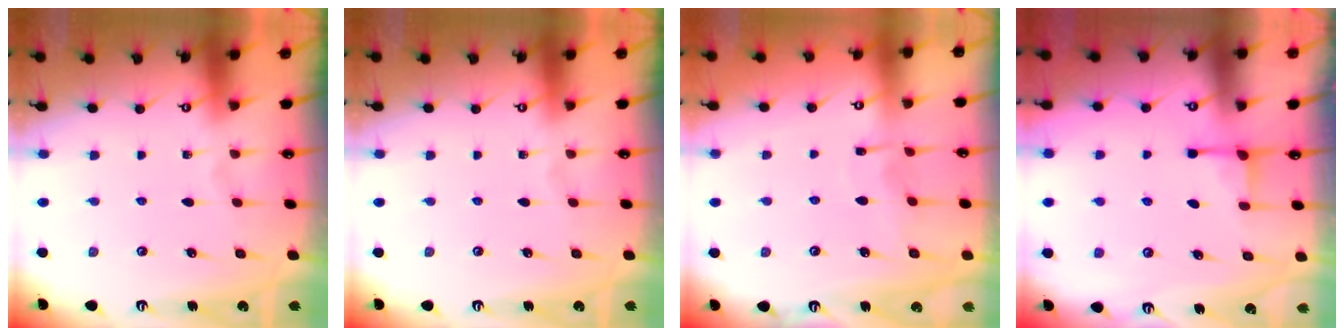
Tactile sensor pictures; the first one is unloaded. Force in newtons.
{"total": 0.0}
{"total": 5.2, "press": 5.2, "slide": 0.2}
{"total": 2.5, "press": 2.5, "slide": 0.5}